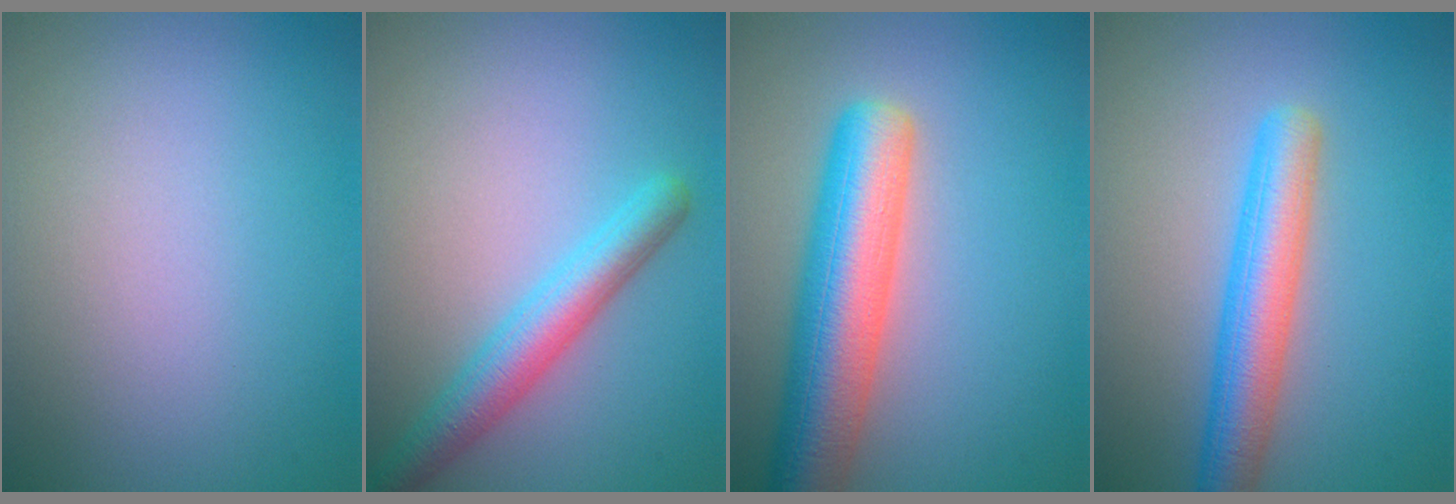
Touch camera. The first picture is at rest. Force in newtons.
{"total": 4.0, "press": 4.0, "slide": 0.1}
{"total": 7.9, "press": 7.9, "slide": 0.4}
{"total": 4.9, "press": 4.9, "slide": 0.3}